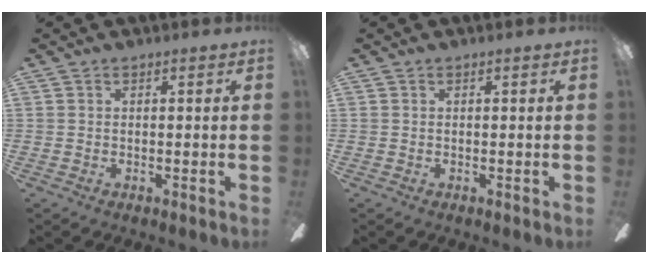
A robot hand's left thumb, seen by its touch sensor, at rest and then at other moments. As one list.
[{"total": 0.0}]